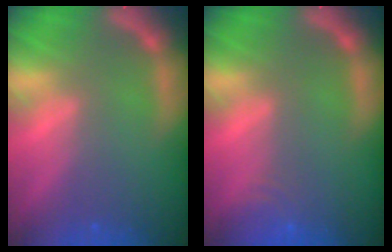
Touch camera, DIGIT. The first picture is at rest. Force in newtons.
{"total": 3.0}